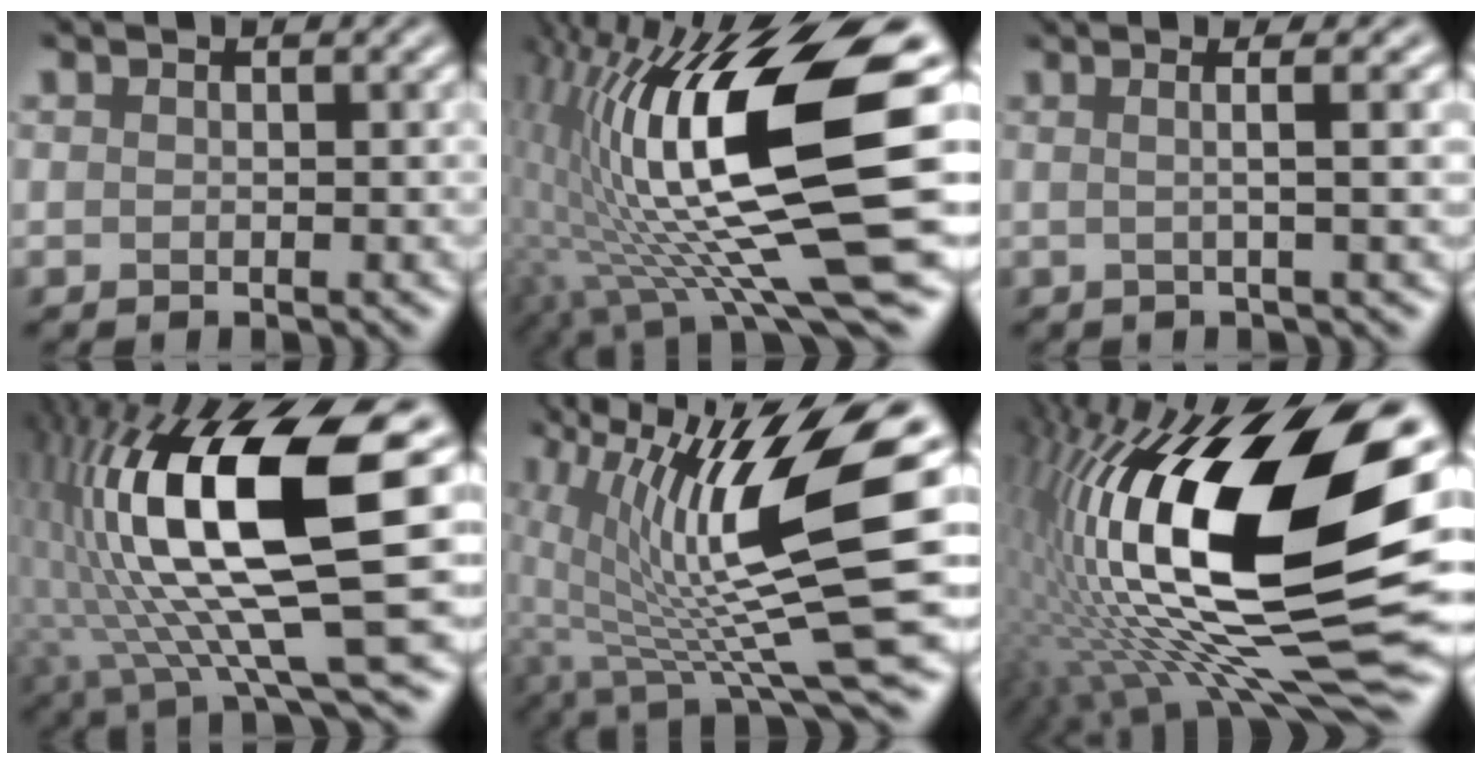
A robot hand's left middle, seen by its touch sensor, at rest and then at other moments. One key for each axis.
{"total": 15.8, "fx": 0.4, "fy": 4.1, "fz": 15.3, "tx": -0.263, "ty": -0.002, "tz": 0.011}
{"total": 4.7, "fx": 0.9, "fy": 1.4, "fz": 4.4, "tx": -0.052, "ty": 0.026, "tz": -0.020}
{"total": 15.2, "fx": 1.7, "fy": 4.4, "fz": 14.5, "tx": -0.284, "ty": -0.003, "tz": 0.043}
{"total": 12.8, "fx": 0.6, "fy": 3.6, "fz": 12.3, "tx": -0.219, "ty": -0.022, "tz": 0.028}
{"total": 20.6, "fx": 0.2, "fy": 7.8, "fz": 19.1, "tx": -0.360, "ty": 0.007, "tz": -0.004}